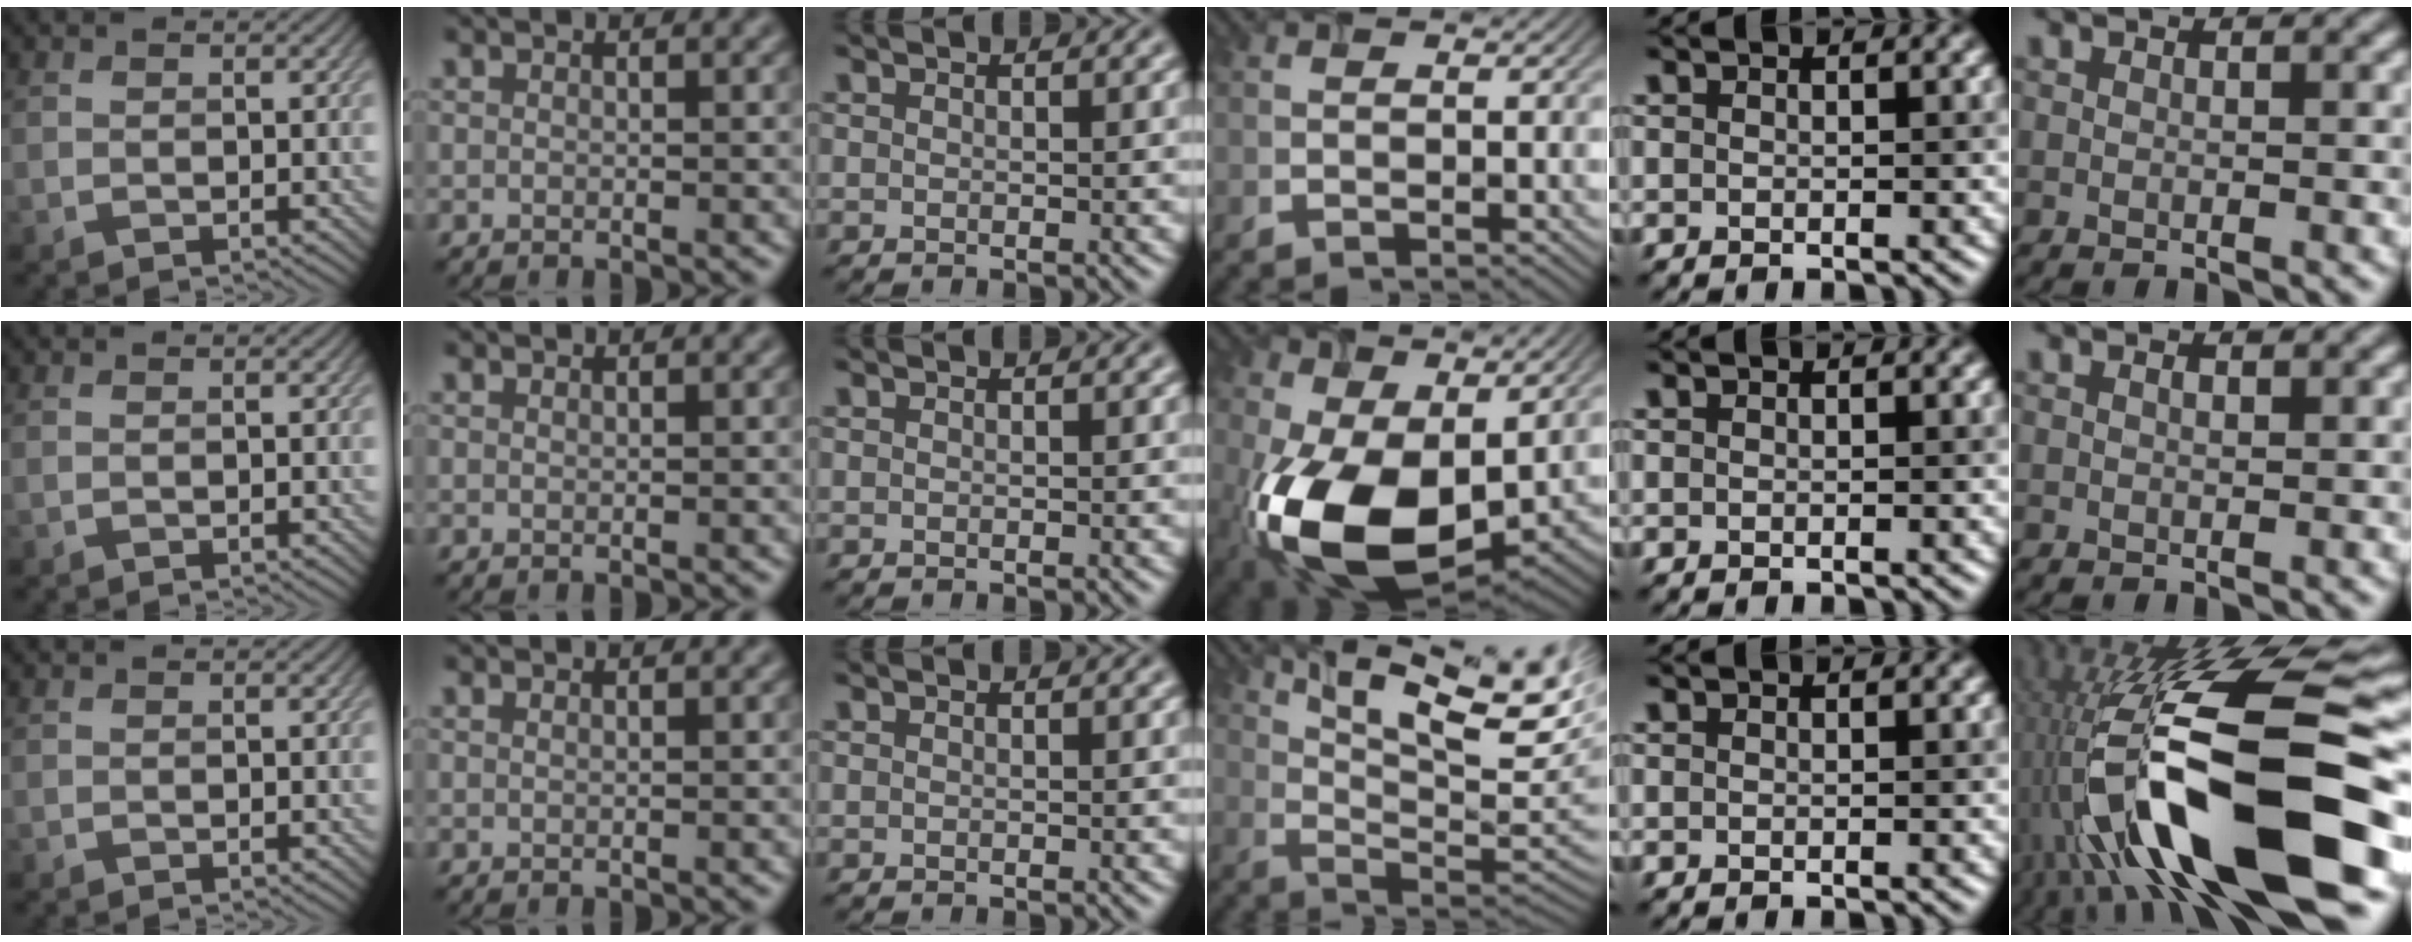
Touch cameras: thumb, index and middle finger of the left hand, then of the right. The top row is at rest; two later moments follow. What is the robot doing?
{"motion": "screw", "object": "timer"}